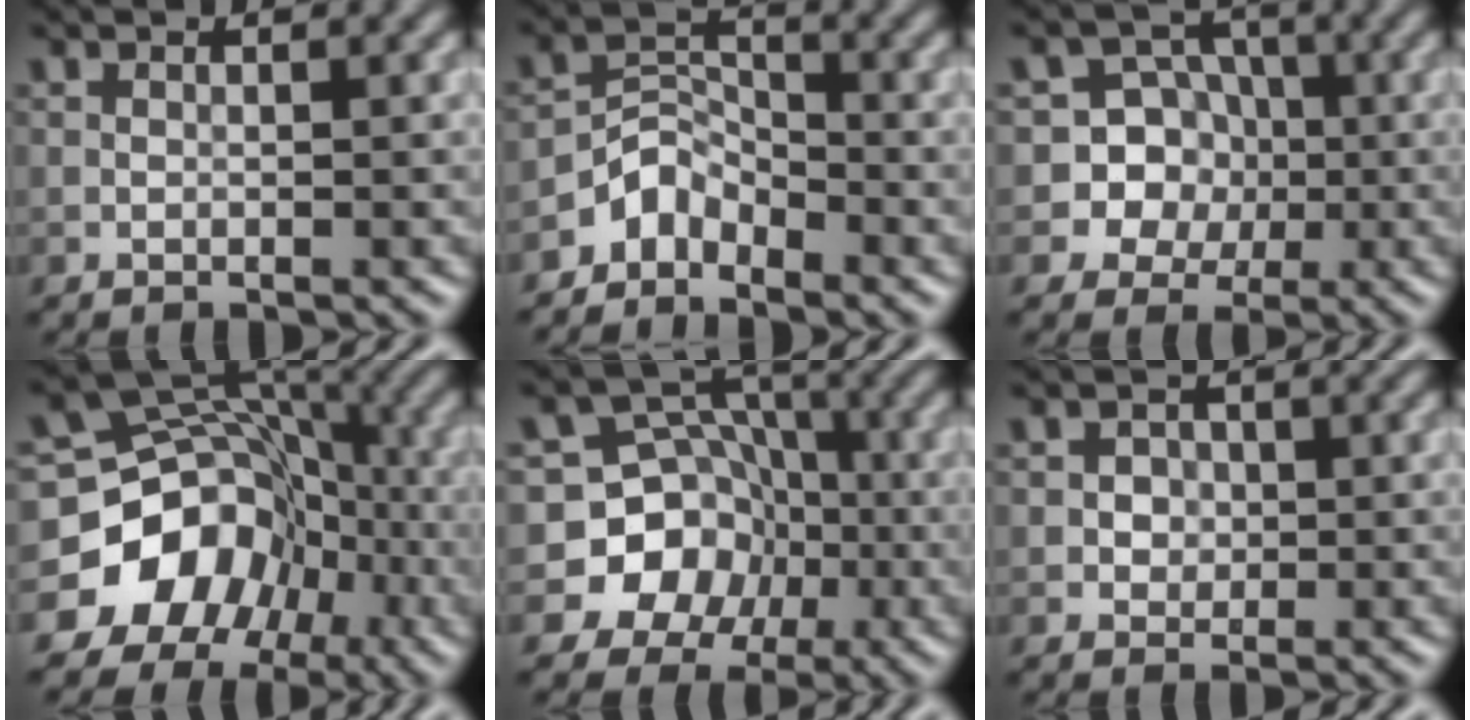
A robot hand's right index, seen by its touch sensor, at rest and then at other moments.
{"total": 3.0, "force": [-2.4, 1.7, 0.8], "torque": [-0.008, 0.013, -0.054]}
{"total": 8.2, "force": [-1.1, 7.9, 1.8], "torque": [-0.030, 0.033, -0.047]}
{"total": 10.8, "force": [-4.6, 9.0, 3.9], "torque": [-0.060, 0.014, -0.099]}
{"total": 8.4, "force": [-2.6, 7.8, 1.8], "torque": [-0.016, 0.014, -0.073]}
{"total": 1.7, "force": [0.2, 1.5, 0.6], "torque": [0.002, 0.001, 0.003]}